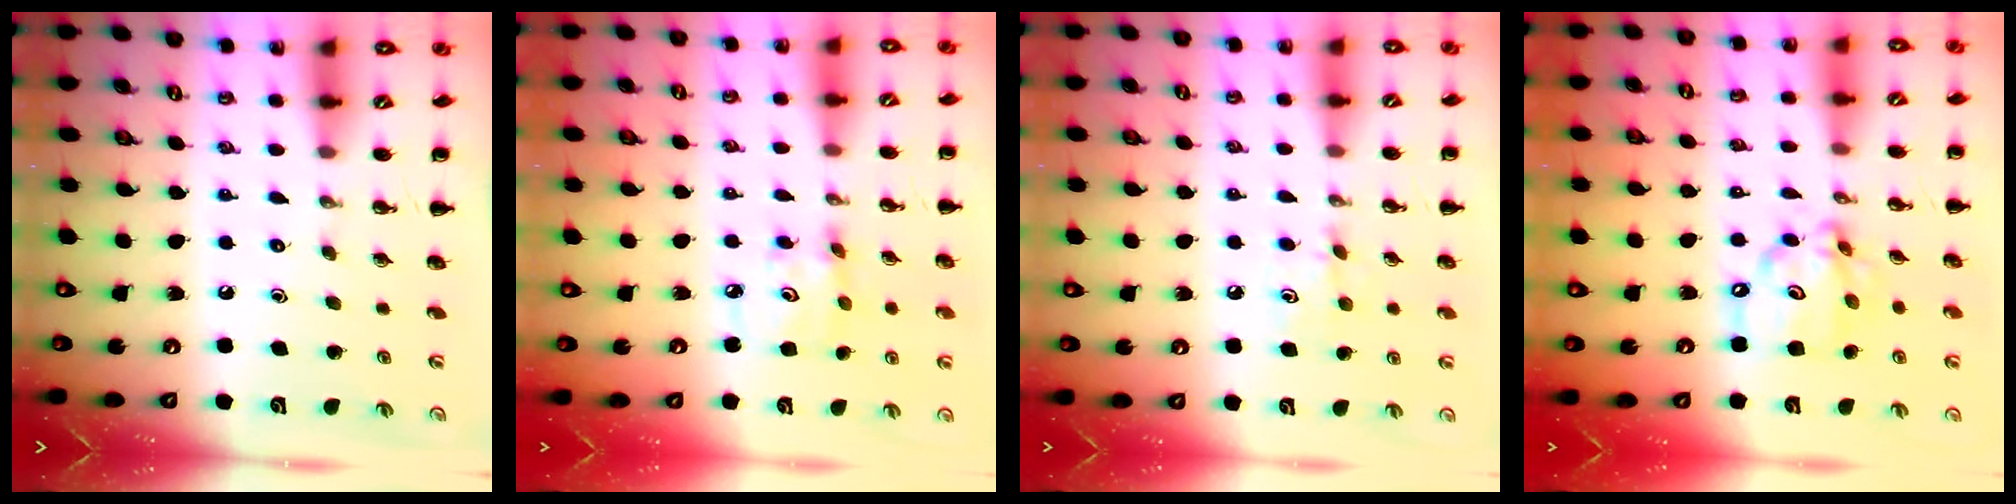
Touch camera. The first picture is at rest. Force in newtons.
{"total": 4.1, "press": 4.1, "slide": 0.6}
{"total": 6.5, "press": 6.3, "slide": 1.8}
{"total": 11.5, "press": 11.2, "slide": 2.5}